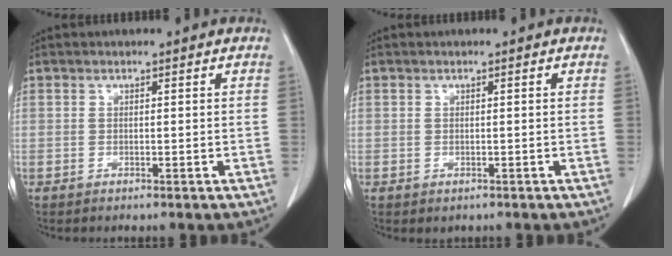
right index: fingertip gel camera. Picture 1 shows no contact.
{"total": 0.5, "force": [-0.1, 0.5, 0.2], "torque": [-0.004, 0.001, 0.001]}